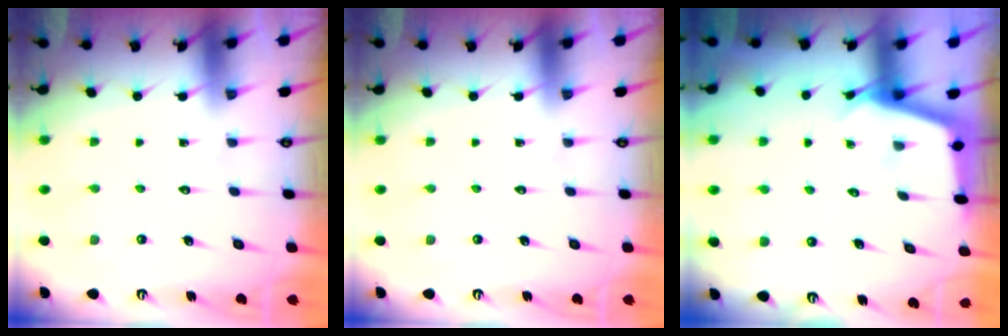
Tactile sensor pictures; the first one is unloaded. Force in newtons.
{"total": 0.0}
{"total": 2.9, "press": 2.9, "slide": 0.3}